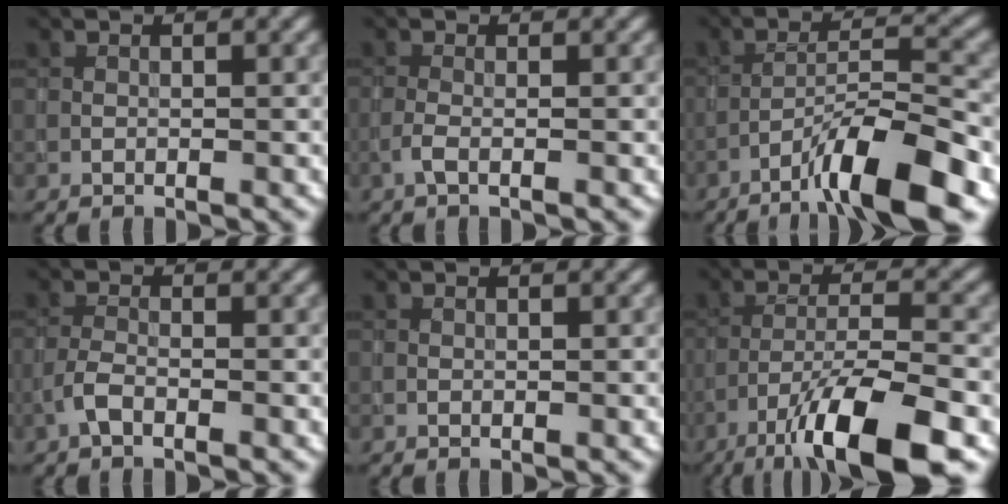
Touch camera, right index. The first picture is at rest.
{"total": 1.1, "force": [-0.5, 0.2, 0.9], "torque": [-0.018, 0.002, -0.015]}
{"total": 8.7, "force": [-5.3, 1.6, 6.8], "torque": [-0.111, 0.011, -0.087]}
{"total": 1.5, "force": [-1.0, 0.5, 1.1], "torque": [-0.024, 0.002, -0.025]}
{"total": 0.0}
{"total": 10.4, "force": [-6.3, 2.5, 7.8], "torque": [-0.140, -0.002, -0.112]}